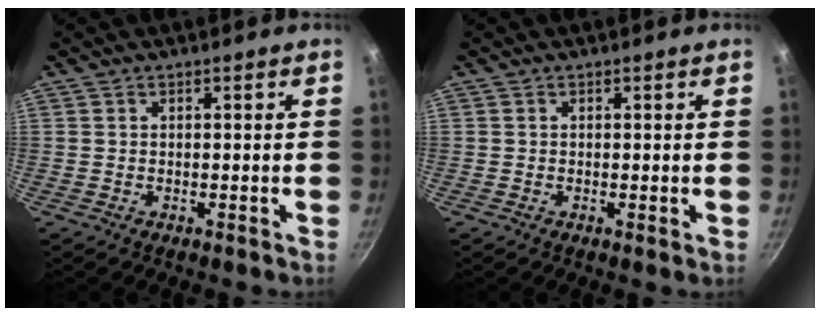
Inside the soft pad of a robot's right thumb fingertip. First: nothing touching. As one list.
[{"total": 0.0}]